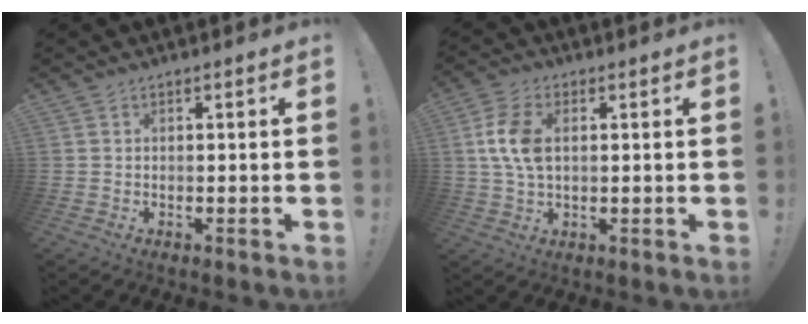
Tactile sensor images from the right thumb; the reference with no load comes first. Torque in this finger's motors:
{"motor_torque": [0.04, 0.15, 0.74, -0.28, 0.13]}